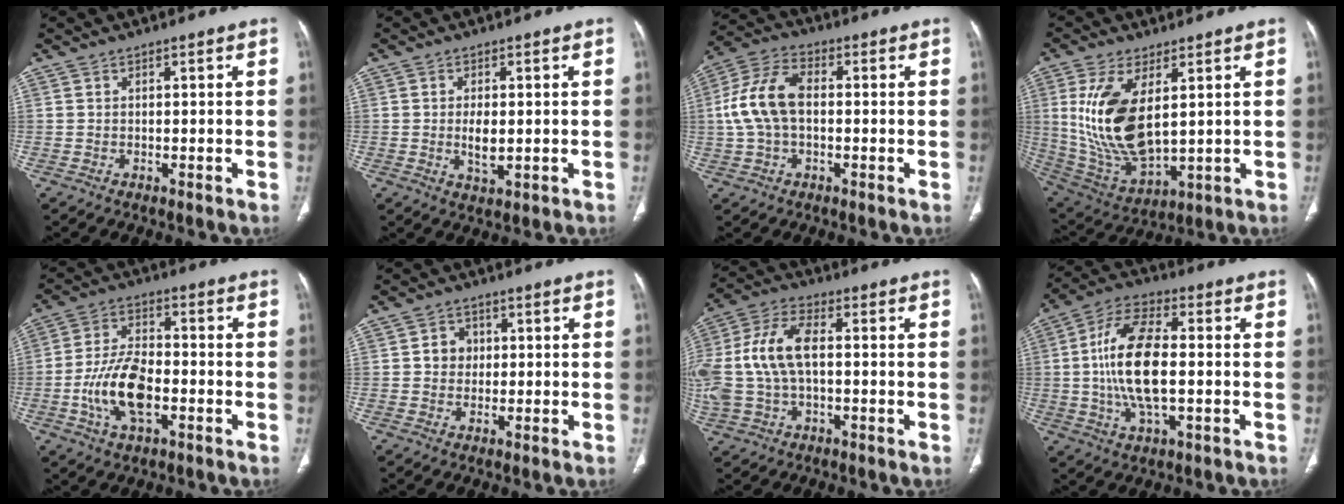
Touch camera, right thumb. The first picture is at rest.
{"total": 4.2, "force": [-0.1, 1.9, 3.7], "torque": [-0.068, -0.008, 0.002]}
{"total": 11.2, "force": [0.1, 6.8, 9.0], "torque": [-0.187, 0.030, -0.002]}
{"total": 16.9, "force": [3.6, 8.1, 14.3], "torque": [-0.283, -0.022, 0.092]}
{"total": 12.0, "force": [-3.3, 6.0, 9.8], "torque": [-0.186, 0.018, -0.063]}
{"total": 3.8, "force": [0.5, 3.4, 1.6], "torque": [-0.003, 0.005, 0.004]}
{"total": 14.4, "force": [0.4, 8.0, 11.9], "torque": [-0.265, 0.032, 0.006]}
{"total": 15.2, "force": [-0.5, 6.8, 13.6], "torque": [-0.271, 0.017, -0.011]}